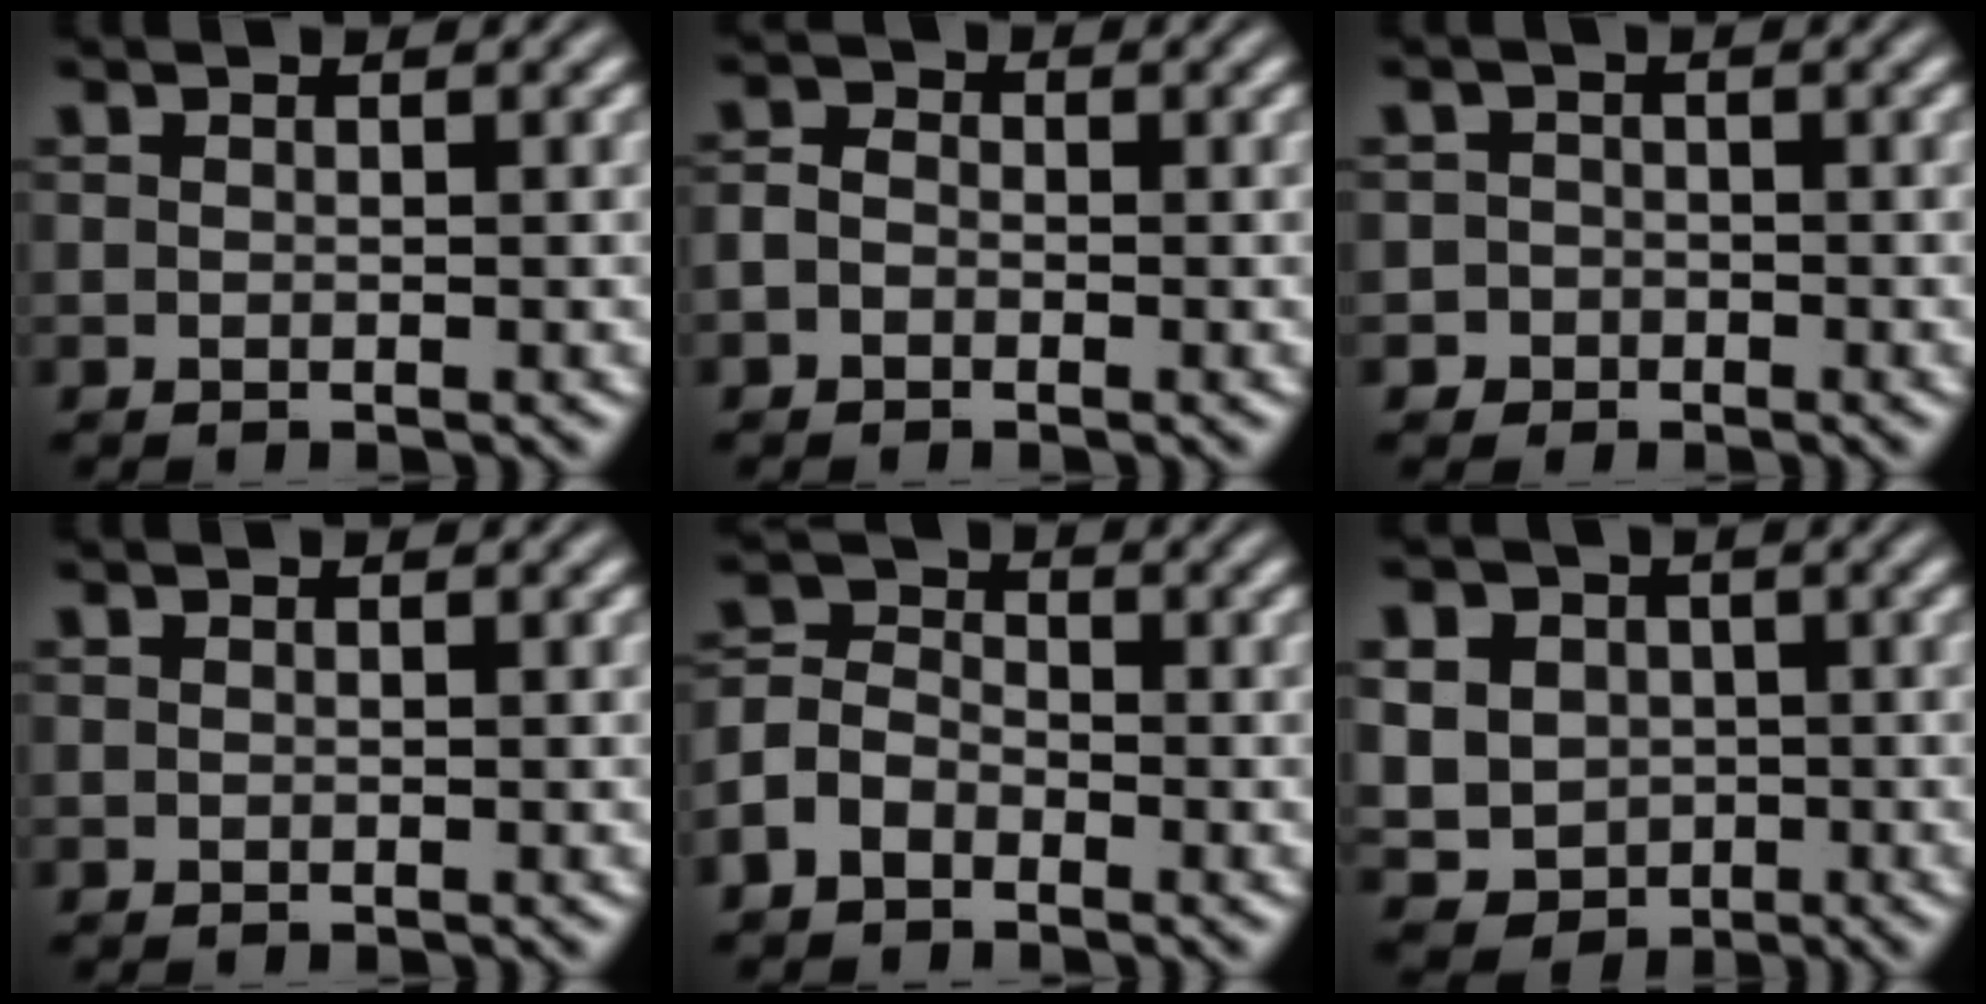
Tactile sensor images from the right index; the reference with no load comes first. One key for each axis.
{"total": 1.3, "fx": -0.8, "fy": 1.0, "fz": 0.5, "tx": -0.004, "ty": -0.007, "tz": -0.013}
{"total": 2.5, "fx": -1.6, "fy": 1.9, "fz": -0.4, "tx": 0.012, "ty": -0.012, "tz": -0.029}
{"total": 0.0}
{"total": 4.4, "fx": -1.1, "fy": 3.8, "fz": 1.9, "tx": -0.034, "ty": -0.014, "tz": -0.023}
{"total": 10.0, "fx": -1.8, "fy": 9.2, "fz": 3.6, "tx": -0.083, "ty": -0.047, "tz": -0.022}